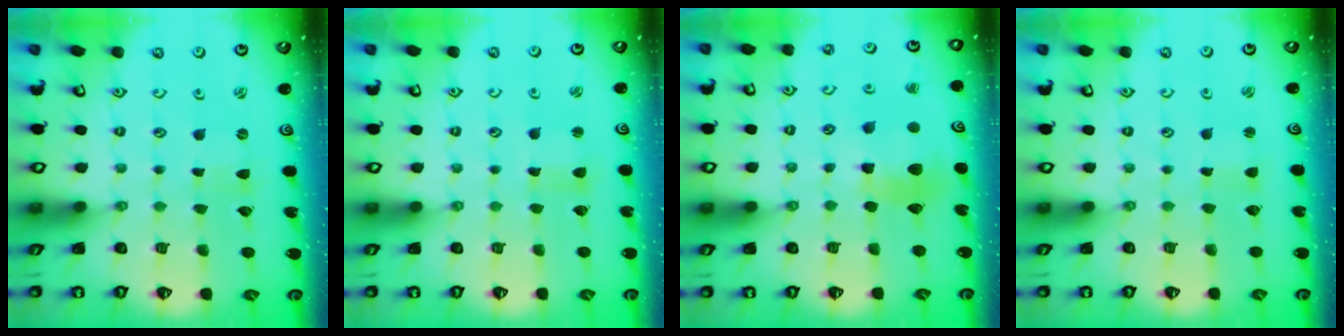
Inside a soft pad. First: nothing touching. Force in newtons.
{"total": 2.0, "press": 2.0, "slide": 0.3}
{"total": 9.2, "press": 9.2, "slide": 1.1}
{"total": 1.0, "press": 1.0, "slide": 0.0}